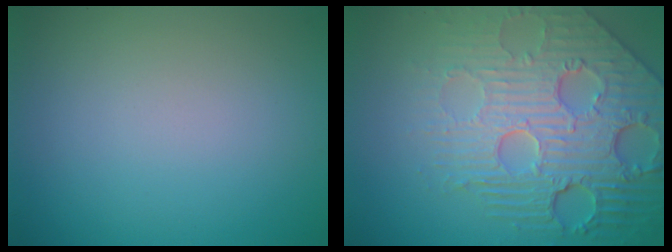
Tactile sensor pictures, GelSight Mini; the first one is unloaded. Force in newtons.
{"total": 8.6, "press": 5.9, "slide": 6.2}